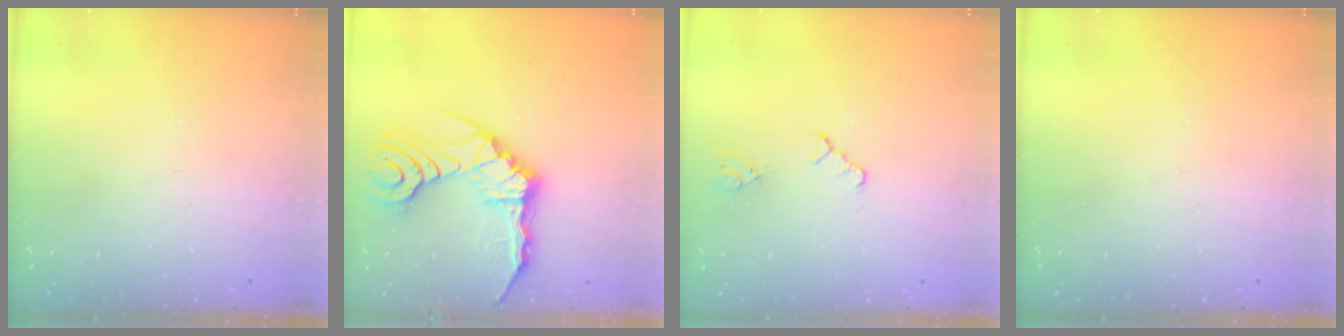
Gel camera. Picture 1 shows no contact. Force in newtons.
{"total": 14.8, "press": 13.9, "slide": 5.2}
{"total": 0.0}
{"total": 0.0}